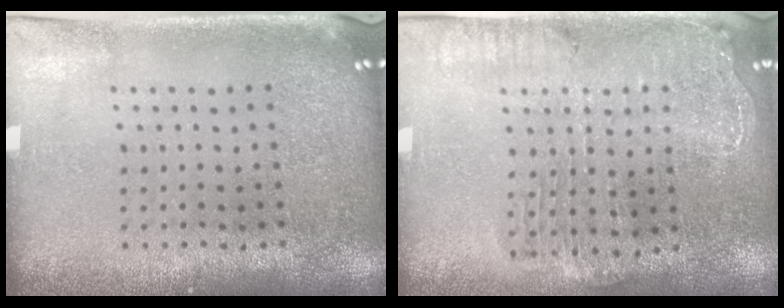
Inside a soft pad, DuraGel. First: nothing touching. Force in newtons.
{"total": 1.7, "press": 1.6, "slide": 0.6}